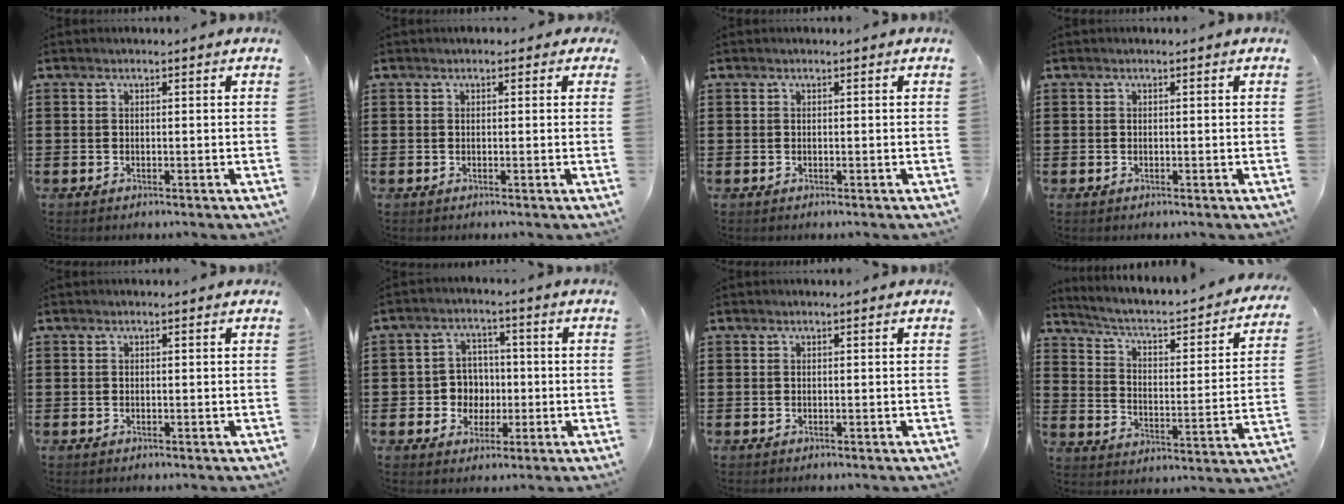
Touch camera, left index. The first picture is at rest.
{"total": 1.0, "force": [0.2, 0.8, 0.5], "torque": [-0.005, 0.004, 0.001]}
{"total": 0.0}
{"total": 0.0}
{"total": 0.0}
{"total": 5.1, "force": [-0.5, 4.9, 1.5], "torque": [-0.039, 0.010, -0.011]}
{"total": 0.0}
{"total": 3.1, "force": [2.0, 1.0, 2.2], "torque": [-0.057, -0.025, 0.021]}